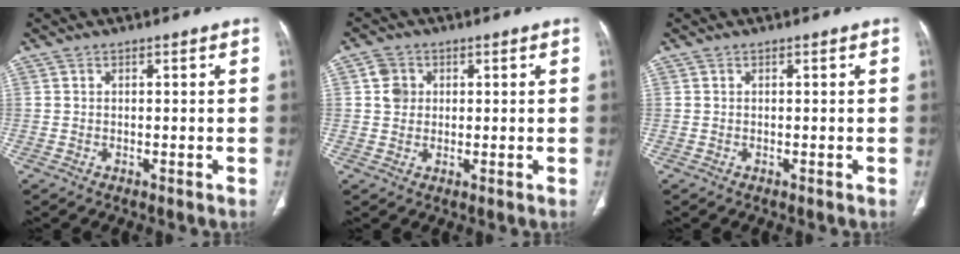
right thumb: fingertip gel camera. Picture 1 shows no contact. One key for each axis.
{"total": 3.8, "fx": 0.9, "fy": 3.4, "fz": 1.5, "tx": -0.007, "ty": 0.003, "tz": 0.014}
{"total": 0.0}